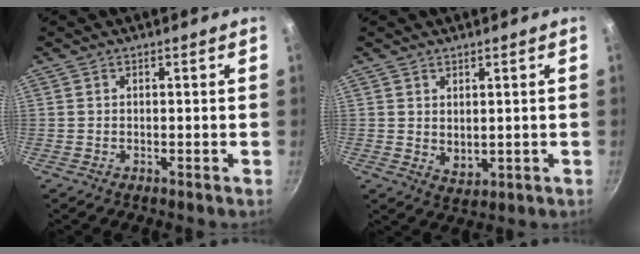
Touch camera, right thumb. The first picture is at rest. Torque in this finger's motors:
{"motor_torque": [-0.50, -0.06, -0.13, -0.15, 0.00]}